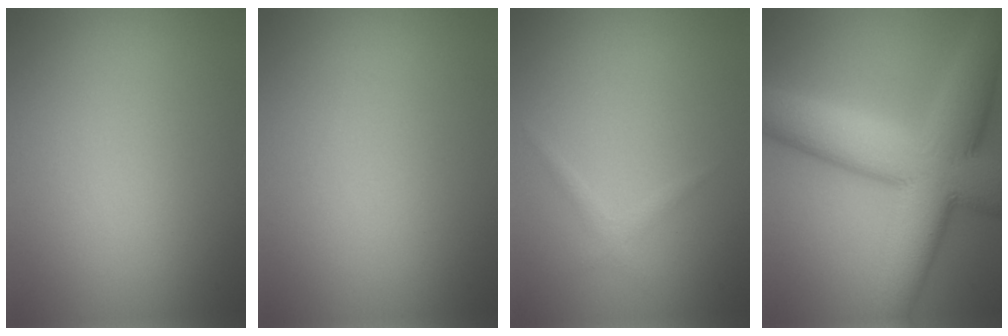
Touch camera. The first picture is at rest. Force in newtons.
{"total": 0.0}
{"total": 1.0, "press": 1.0, "slide": 0.0}
{"total": 12.7, "press": 12.7, "slide": 0.2}